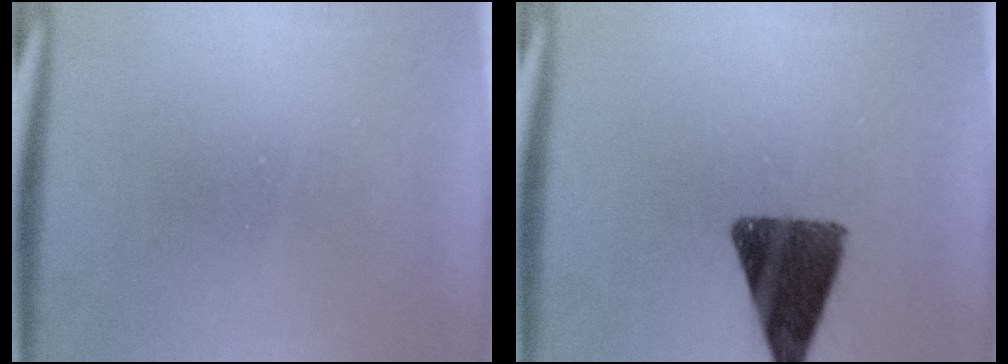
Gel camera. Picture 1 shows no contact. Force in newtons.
{"total": 11.5}